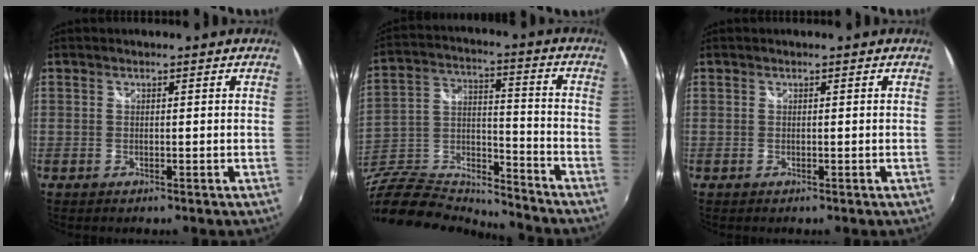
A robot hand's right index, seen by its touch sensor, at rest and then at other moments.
{"total": 17.5, "force": [-15.1, 5.3, 7.1], "torque": [-0.176, 0.002, -0.288]}
{"total": 0.0}